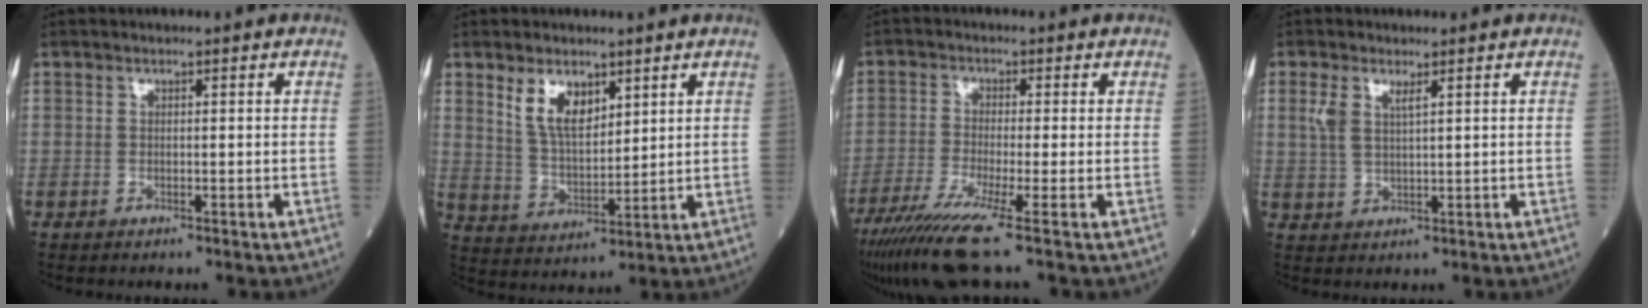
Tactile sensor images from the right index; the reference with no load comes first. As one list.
[{"total": 6.8, "force": [3.9, 3.2, 4.6], "torque": [-0.092, -0.001, 0.082]}, {"total": 9.1, "force": [-6.1, -1.1, 6.7], "torque": [-0.122, -0.032, -0.111]}, {"total": 3.8, "force": [1.8, 1.2, 3.1], "torque": [-0.076, 0.010, 0.041]}]